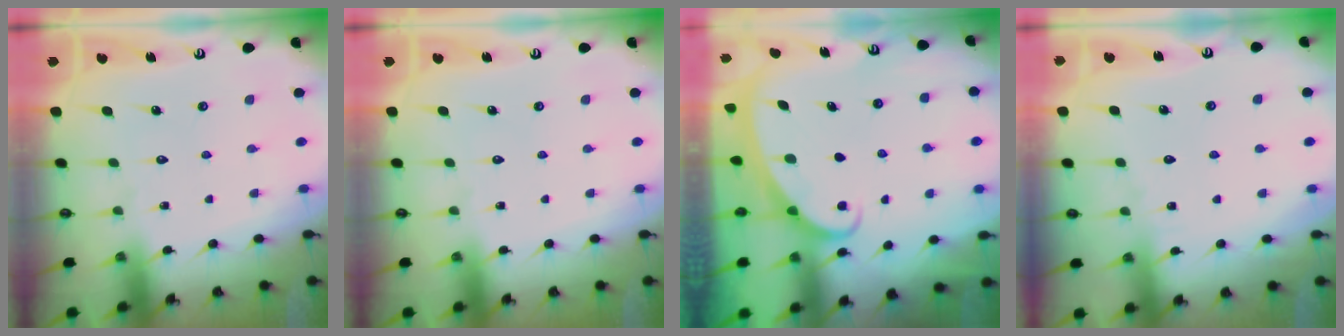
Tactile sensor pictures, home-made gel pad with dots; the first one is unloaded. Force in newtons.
{"total": 0.0}
{"total": 2.2, "press": 2.2, "slide": 0.3}
{"total": 2.6, "press": 2.6, "slide": 0.3}